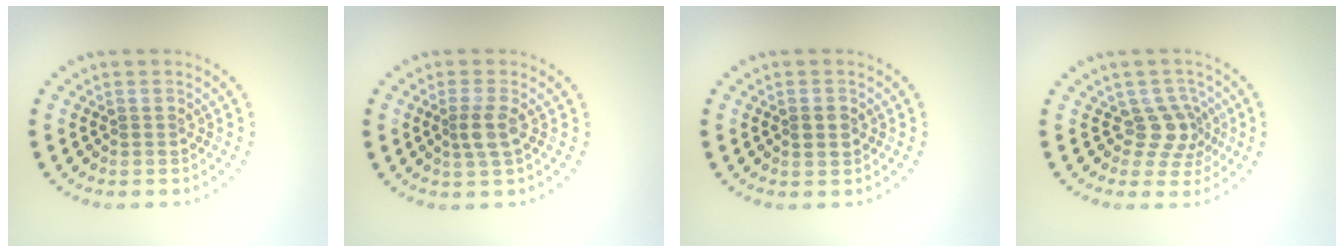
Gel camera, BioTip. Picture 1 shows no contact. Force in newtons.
{"total": 2.0, "press": 1.7, "slide": 1.1}
{"total": 1.7, "press": 1.7, "slide": 0.0}
{"total": 2.8, "press": 2.0, "slide": 2.0}